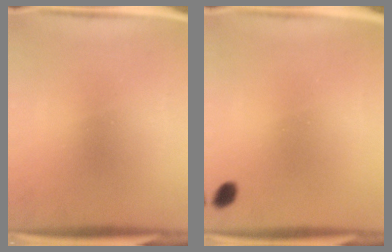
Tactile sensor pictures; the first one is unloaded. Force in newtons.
{"total": 1.8}